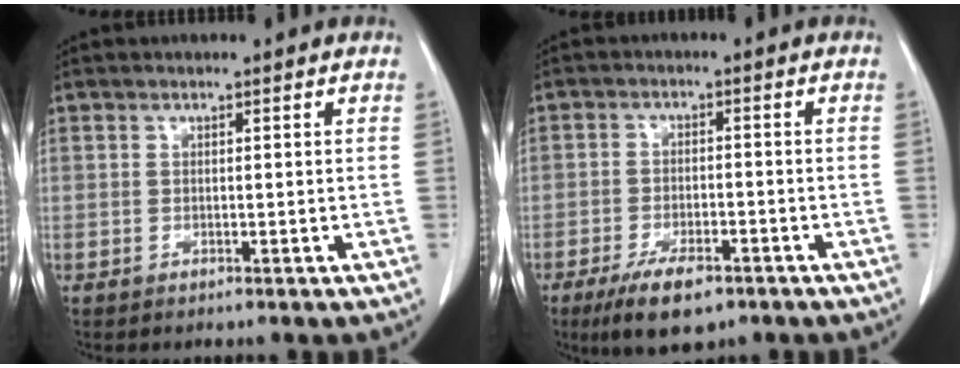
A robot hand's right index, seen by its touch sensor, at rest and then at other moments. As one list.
[{"total": 7.6, "force": [-5.0, 2.8, 5.0], "torque": [-0.090, -0.008, -0.078]}]